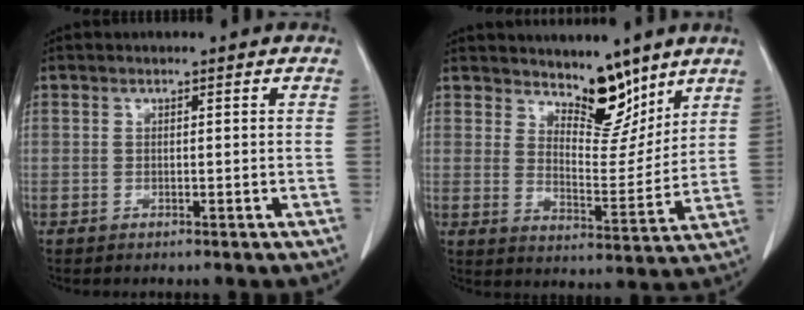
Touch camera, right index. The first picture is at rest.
{"total": 8.3, "force": [6.7, 3.1, 3.9], "torque": [-0.052, -0.012, 0.116]}